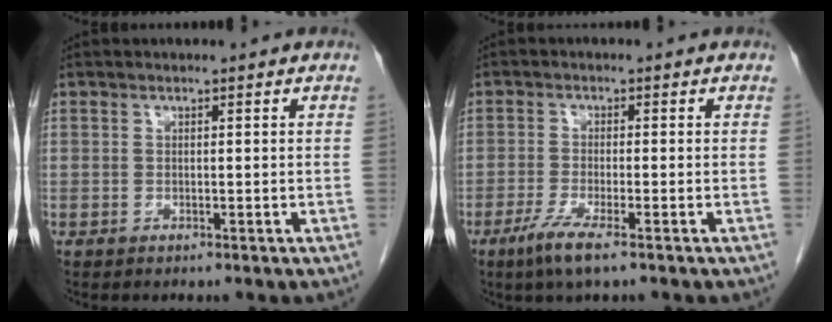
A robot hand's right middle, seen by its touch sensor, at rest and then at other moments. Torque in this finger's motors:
{"motor_torque": [0.67, -0.66, 0.07, 0.07]}